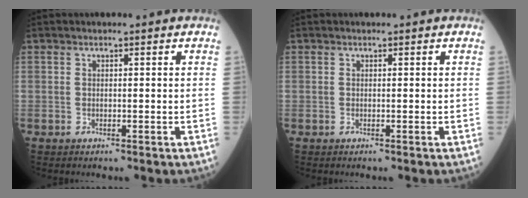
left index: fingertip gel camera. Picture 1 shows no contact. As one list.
[{"total": 0.0}]